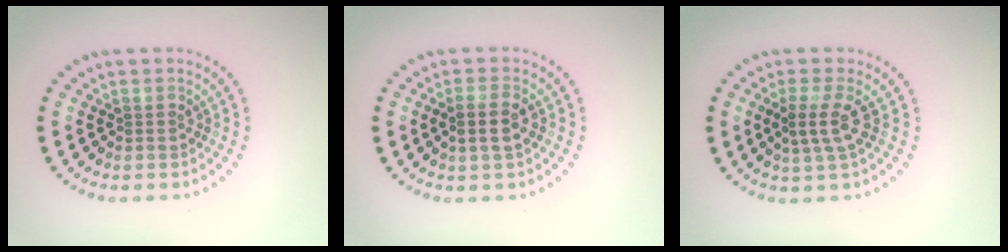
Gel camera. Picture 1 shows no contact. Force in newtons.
{"total": 2.3, "press": 2.1, "slide": 1.0}
{"total": 2.4, "press": 1.9, "slide": 1.6}